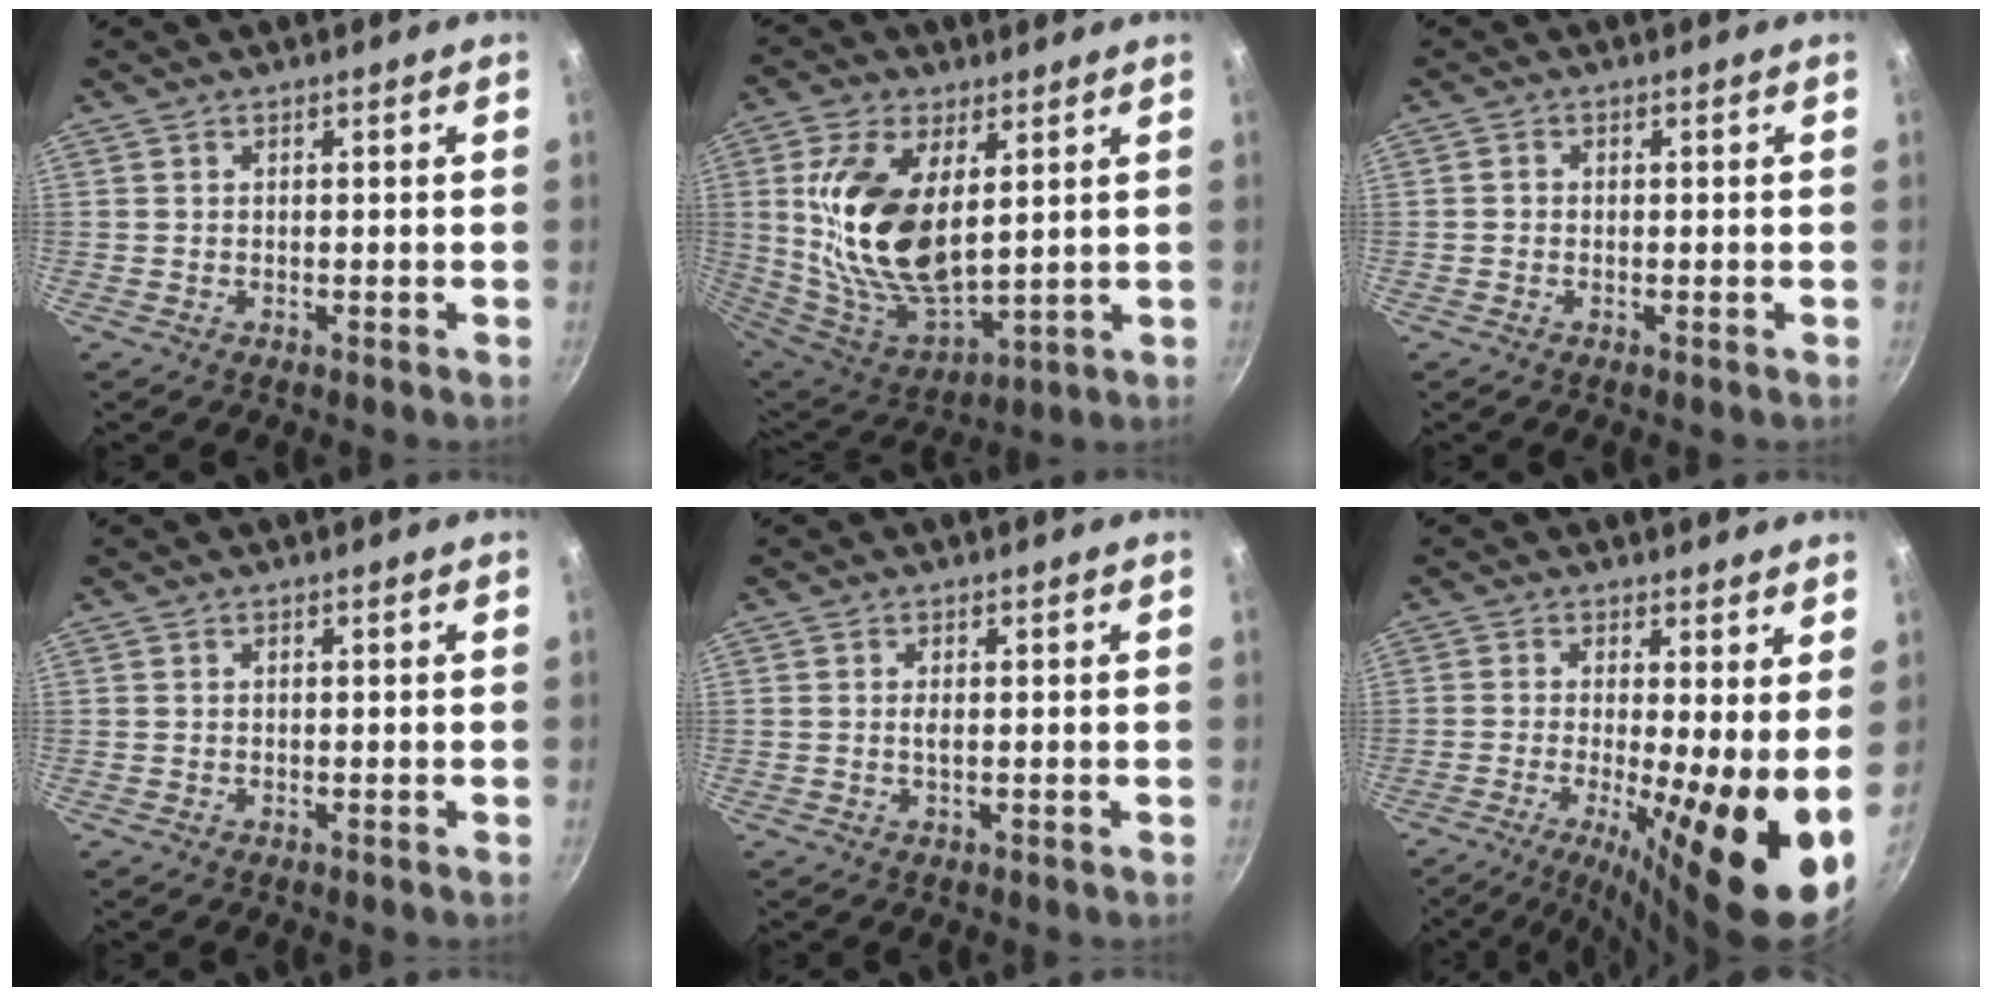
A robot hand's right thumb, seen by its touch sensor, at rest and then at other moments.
{"total": 19.3, "force": [4.4, 10.3, 15.8], "torque": [-0.295, -0.028, 0.098]}
{"total": 0.9, "force": [-0.3, 0.8, 0.3], "torque": [-0.004, 0.003, -0.007]}
{"total": 0.0}
{"total": 1.0, "force": [0.1, 0.3, 1.0], "torque": [-0.022, 0.000, 0.001]}
{"total": 14.5, "force": [-1.5, 3.0, 14.1], "torque": [-0.212, -0.024, -0.025]}